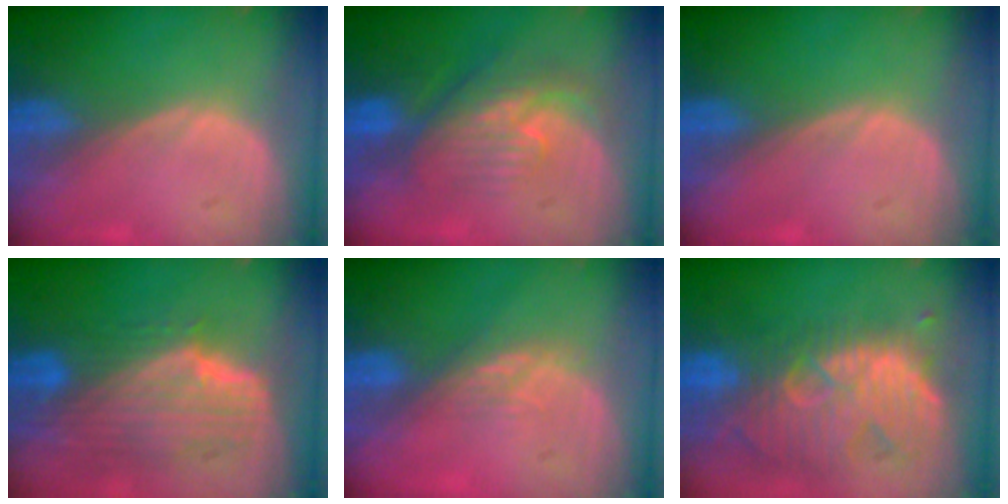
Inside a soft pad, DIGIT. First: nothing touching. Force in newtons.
{"total": 8.0, "press": 7.2, "slide": 3.3}
{"total": 0.0}
{"total": 10.0, "press": 8.9, "slide": 4.5}
{"total": 3.0, "press": 2.6, "slide": 1.5}
{"total": 13.1, "press": 11.4, "slide": 6.4}